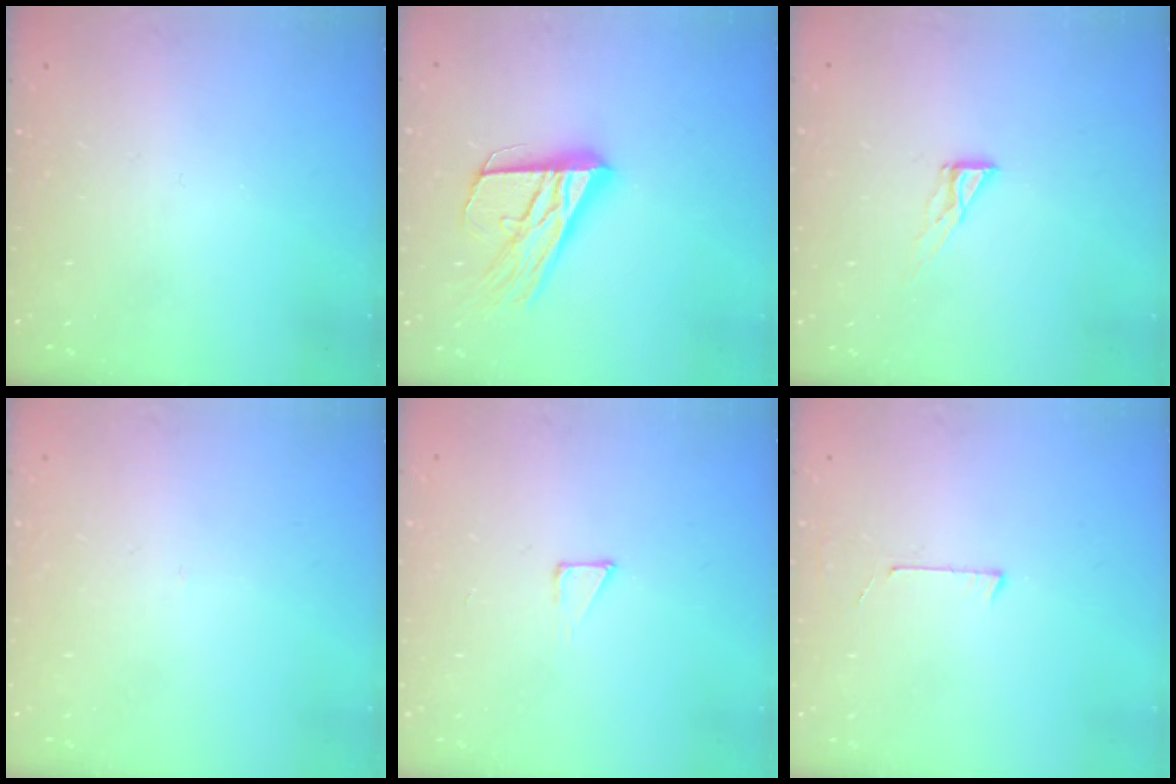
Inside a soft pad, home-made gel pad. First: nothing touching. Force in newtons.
{"total": 20.1, "press": 19.8, "slide": 3.8}
{"total": 6.5, "press": 6.5, "slide": 0.4}
{"total": 1.5, "press": 1.5, "slide": 0.1}
{"total": 4.6, "press": 4.5, "slide": 0.8}
{"total": 3.2, "press": 3.2, "slide": 0.2}